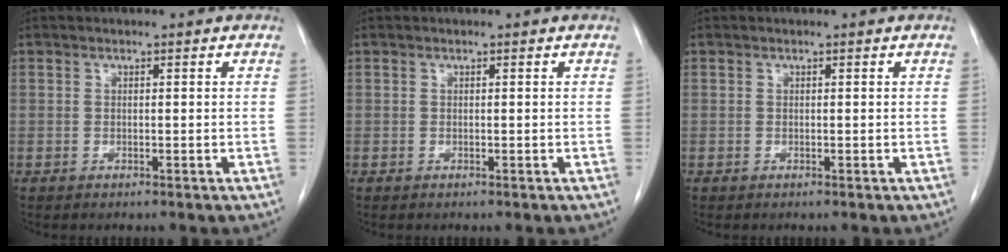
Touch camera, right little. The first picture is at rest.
{"total": 0.0}
{"total": 0.0}